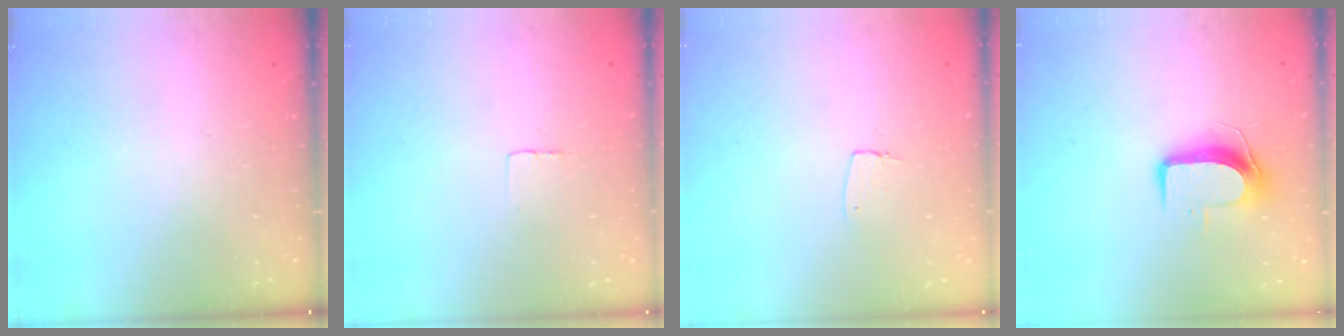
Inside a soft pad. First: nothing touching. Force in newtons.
{"total": 2.3, "press": 2.3, "slide": 0.1}
{"total": 3.8, "press": 3.8, "slide": 0.2}
{"total": 9.0, "press": 9.0, "slide": 0.8}